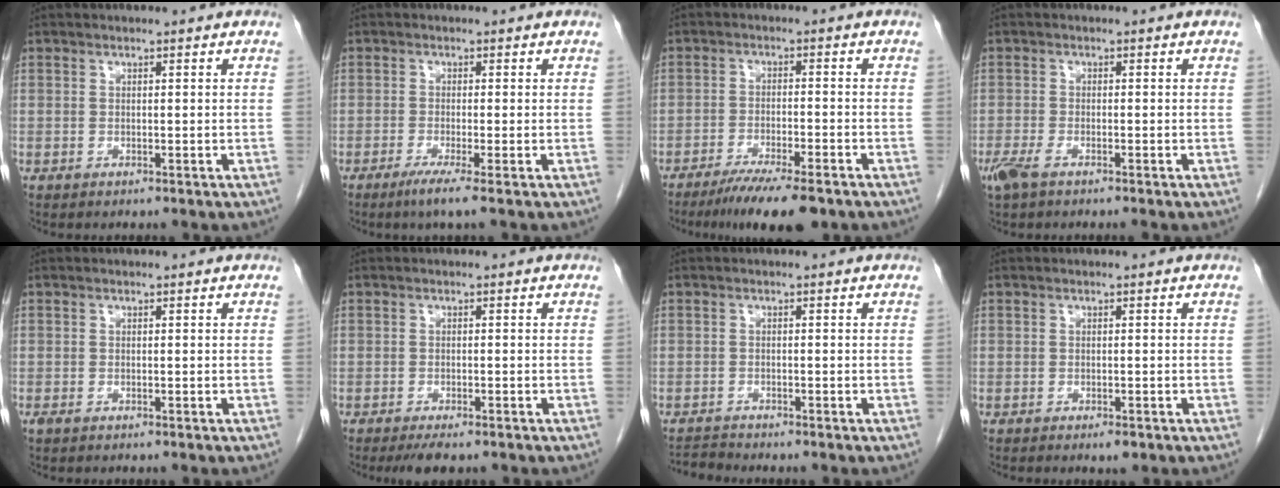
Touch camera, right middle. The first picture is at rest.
{"total": 3.0, "force": [-1.8, -0.6, 2.4], "torque": [-0.044, -0.011, -0.036]}
{"total": 9.5, "force": [-7.2, 1.0, 6.1], "torque": [-0.089, -0.018, -0.111]}
{"total": 3.0, "force": [-2.1, 0.8, 2.0], "torque": [-0.045, -0.005, -0.040]}
{"total": 0.6, "force": [-0.4, 0.3, 0.4], "torque": [-0.009, -0.001, -0.004]}
{"total": 3.2, "force": [-2.4, 0.9, 1.9], "torque": [-0.027, -0.006, -0.033]}
{"total": 1.6, "force": [-1.5, -0.4, -0.4], "torque": [0.007, -0.013, -0.027]}
{"total": 1.2, "force": [-0.7, 0.4, 0.9], "torque": [-0.013, -0.001, -0.005]}